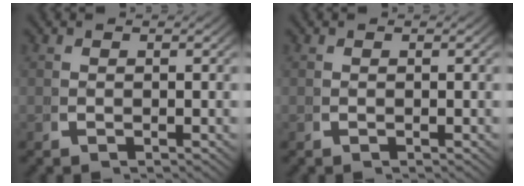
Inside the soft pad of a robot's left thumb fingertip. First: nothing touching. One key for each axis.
{"total": 0.0}